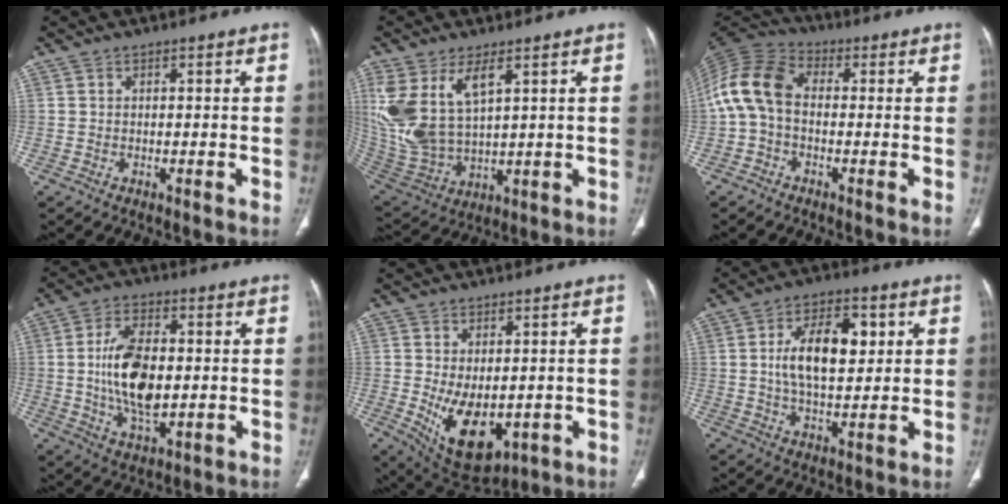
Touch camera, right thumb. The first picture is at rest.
{"total": 15.0, "force": [6.0, 7.4, 11.6], "torque": [-0.247, -0.022, 0.140]}
{"total": 10.8, "force": [-0.3, 7.4, 7.8], "torque": [-0.156, 0.028, -0.021]}
{"total": 13.3, "force": [0.0, 7.0, 11.2], "torque": [-0.201, -0.003, 0.005]}
{"total": 11.4, "force": [-1.8, 6.6, 9.1], "torque": [-0.132, -0.016, -0.001]}
{"total": 12.6, "force": [2.4, 6.6, 10.5], "torque": [-0.158, 0.000, 0.042]}